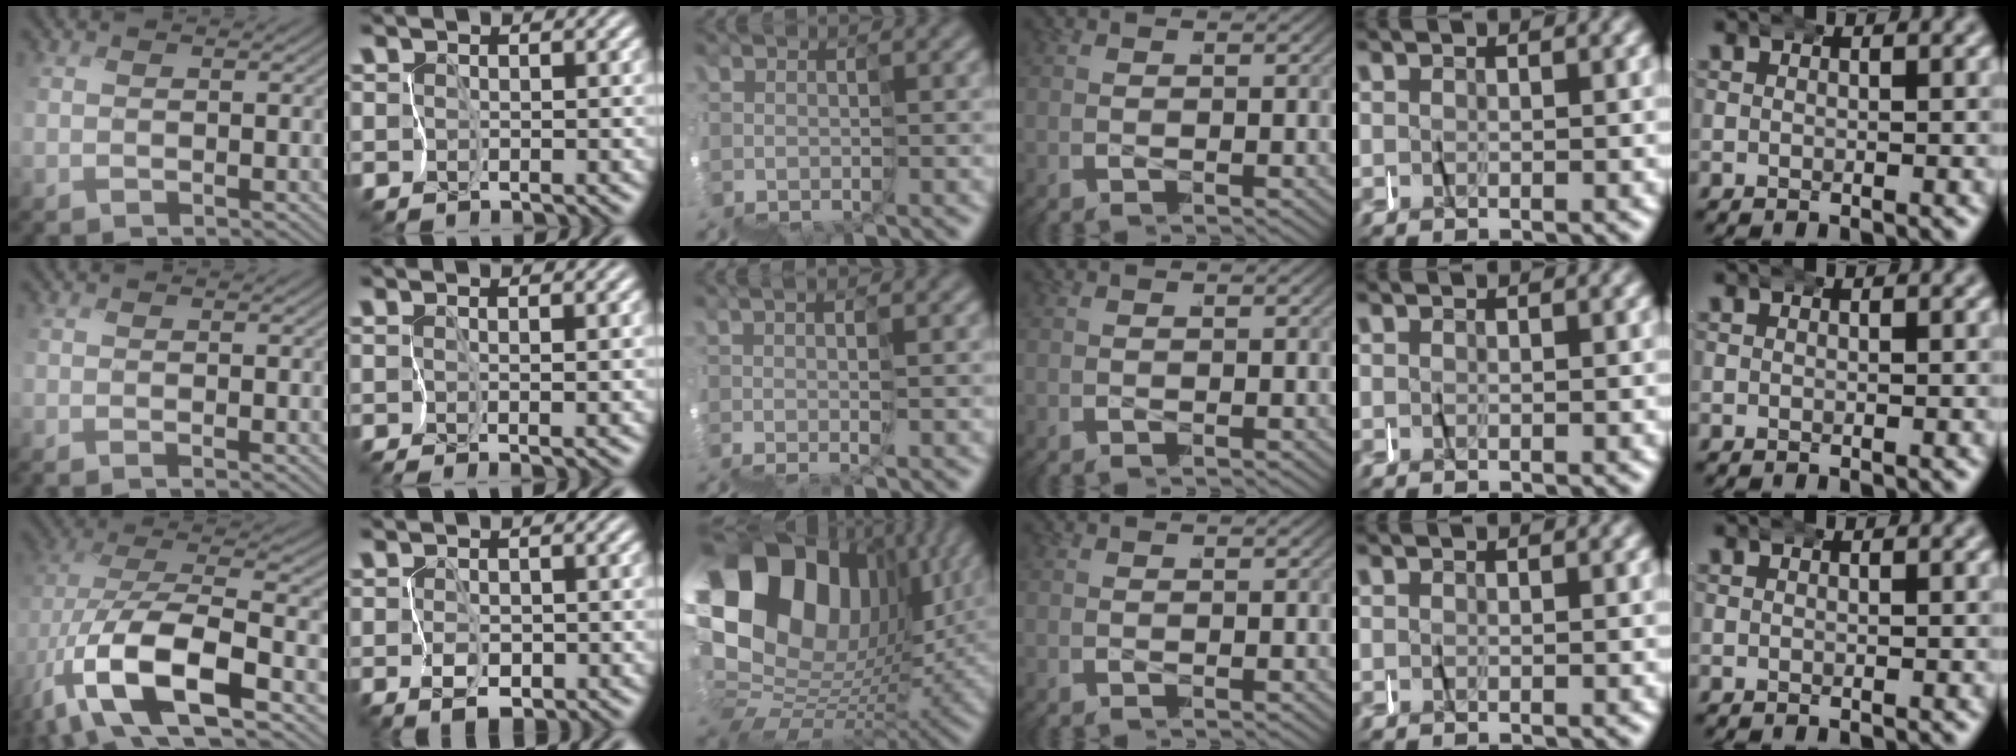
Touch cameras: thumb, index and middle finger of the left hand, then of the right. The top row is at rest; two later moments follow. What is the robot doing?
{"motion": "wrap", "object": "felt sheet"}